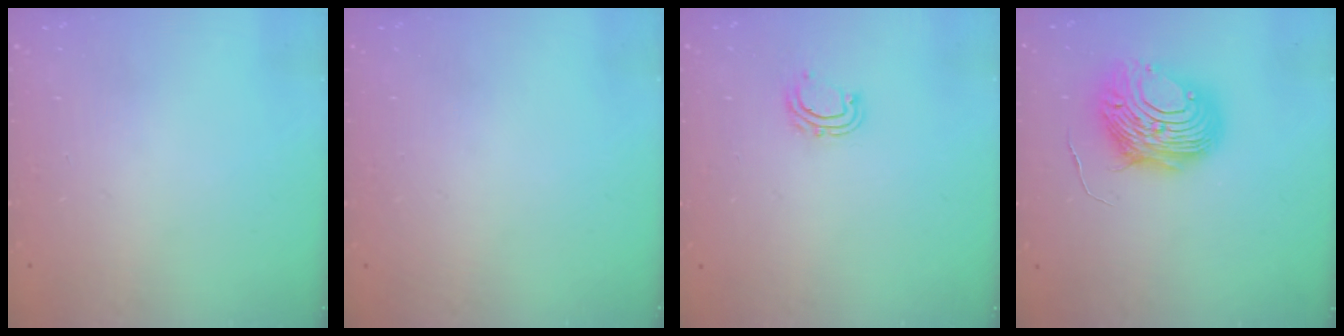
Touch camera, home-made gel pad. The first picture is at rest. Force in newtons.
{"total": 0.0}
{"total": 5.8, "press": 5.7, "slide": 1.1}
{"total": 10.6, "press": 10.6, "slide": 0.9}